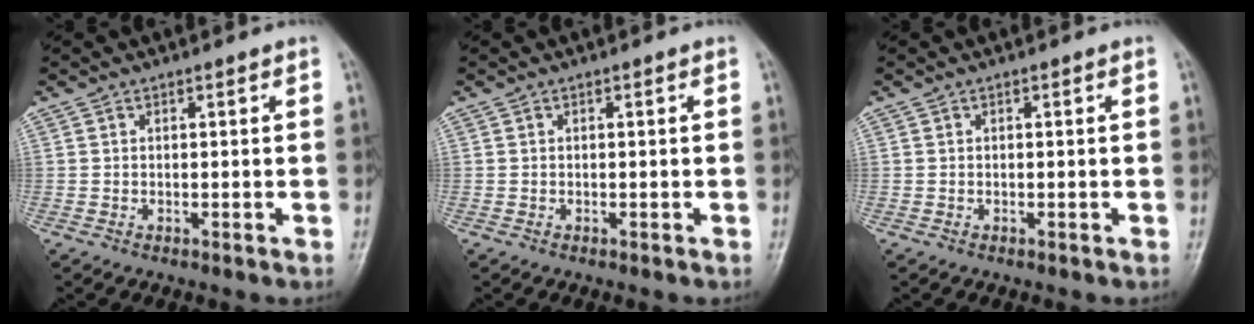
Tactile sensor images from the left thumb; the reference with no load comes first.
{"total": 0.0}
{"total": 0.0}